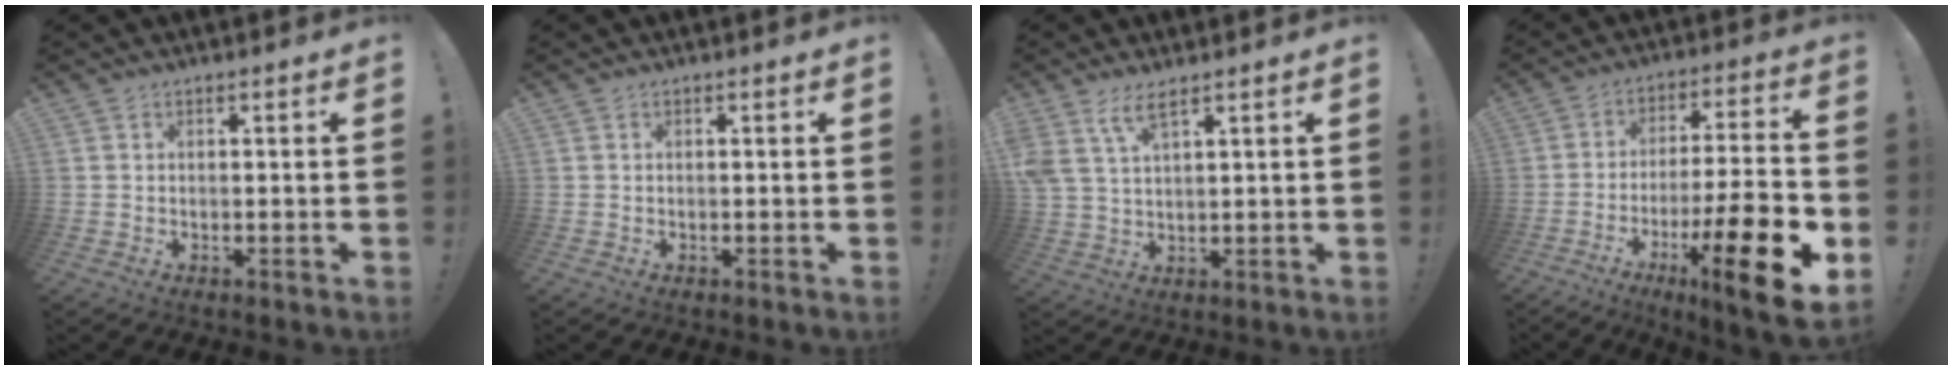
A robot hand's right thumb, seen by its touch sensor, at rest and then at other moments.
{"total": 0.0}
{"total": 6.6, "force": [4.5, 2.0, 4.4], "torque": [-0.090, -0.015, 0.086]}
{"total": 20.5, "force": [-8.6, 3.5, 18.3], "torque": [-0.273, 0.042, -0.130]}